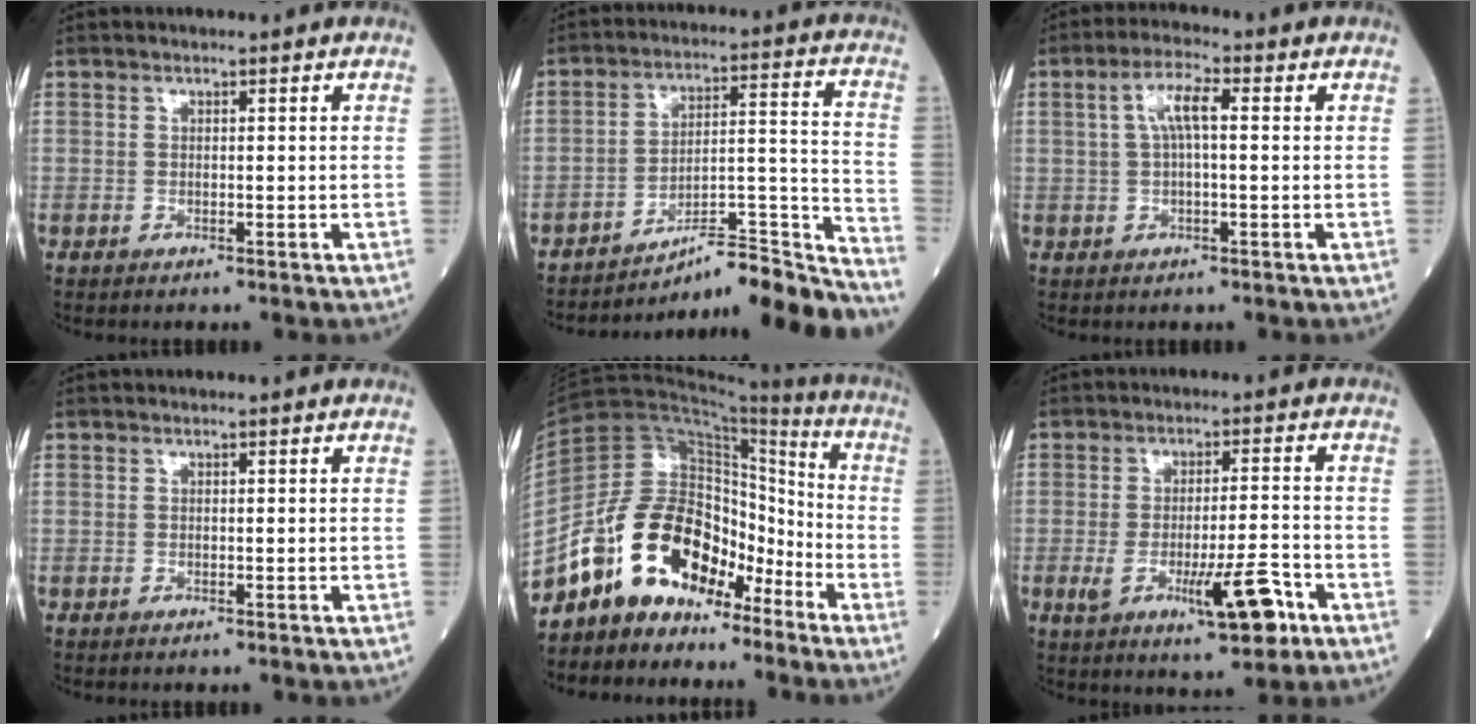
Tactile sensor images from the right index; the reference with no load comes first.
{"total": 17.2, "force": [-16.5, -1.1, 4.7], "torque": [-0.048, 0.039, -0.245]}
{"total": 5.0, "force": [1.0, 1.0, 4.8], "torque": [-0.099, 0.015, 0.019]}
{"total": 0.0}
{"total": 16.3, "force": [-11.0, 8.5, 8.5], "torque": [-0.162, 0.056, -0.195]}
{"total": 9.9, "force": [-3.8, 2.0, 9.0], "torque": [-0.142, -0.007, -0.051]}